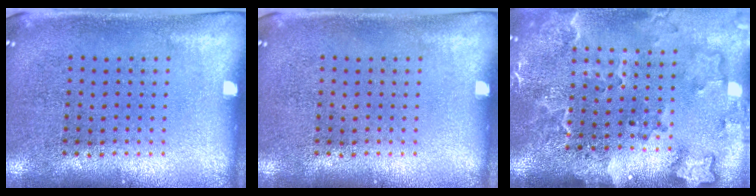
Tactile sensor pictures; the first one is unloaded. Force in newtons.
{"total": 0.0}
{"total": 2.9, "press": 2.2, "slide": 1.8}